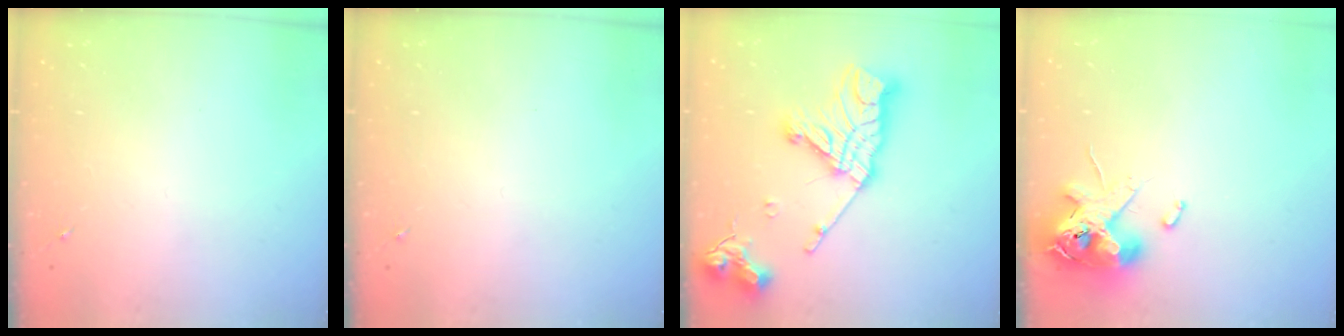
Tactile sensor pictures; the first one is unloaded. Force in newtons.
{"total": 0.0}
{"total": 20.7, "press": 20.6, "slide": 1.9}
{"total": 12.6, "press": 12.4, "slide": 2.1}